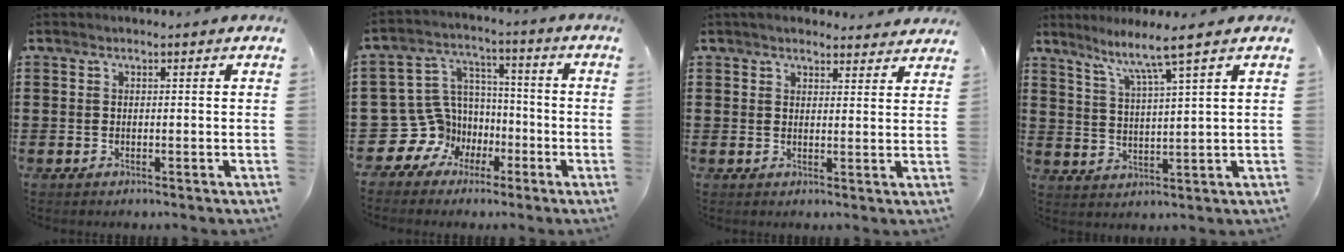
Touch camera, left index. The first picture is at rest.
{"total": 10.7, "force": [-4.4, 9.4, 2.6], "torque": [-0.113, 0.004, -0.079]}
{"total": 3.0, "force": [2.8, 0.7, 0.6], "torque": [-0.019, -0.003, 0.053]}
{"total": 5.2, "force": [3.8, -0.9, 3.4], "torque": [-0.083, -0.025, 0.059]}